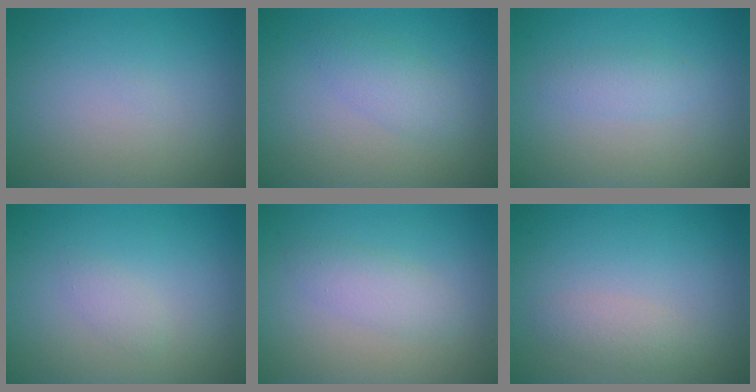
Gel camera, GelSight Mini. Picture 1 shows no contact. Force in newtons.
{"total": 2.1, "press": 2.1, "slide": 0.1}
{"total": 1.4, "press": 1.4, "slide": 0.1}
{"total": 1.0, "press": 1.0, "slide": 0.0}
{"total": 2.1, "press": 2.1, "slide": 0.1}
{"total": 1.4, "press": 1.4, "slide": 0.1}